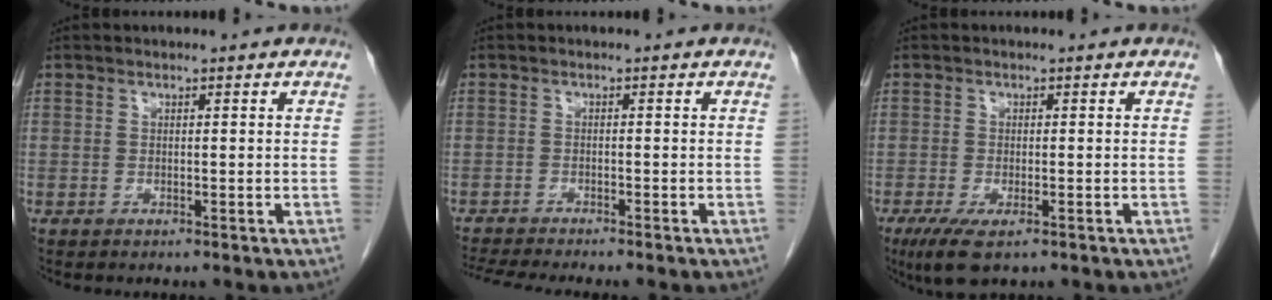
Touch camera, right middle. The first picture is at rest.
{"total": 8.1, "force": [-7.3, -0.1, 3.6], "torque": [-0.049, -0.014, -0.114]}
{"total": 5.2, "force": [-3.1, 1.6, 3.9], "torque": [-0.072, -0.014, -0.049]}